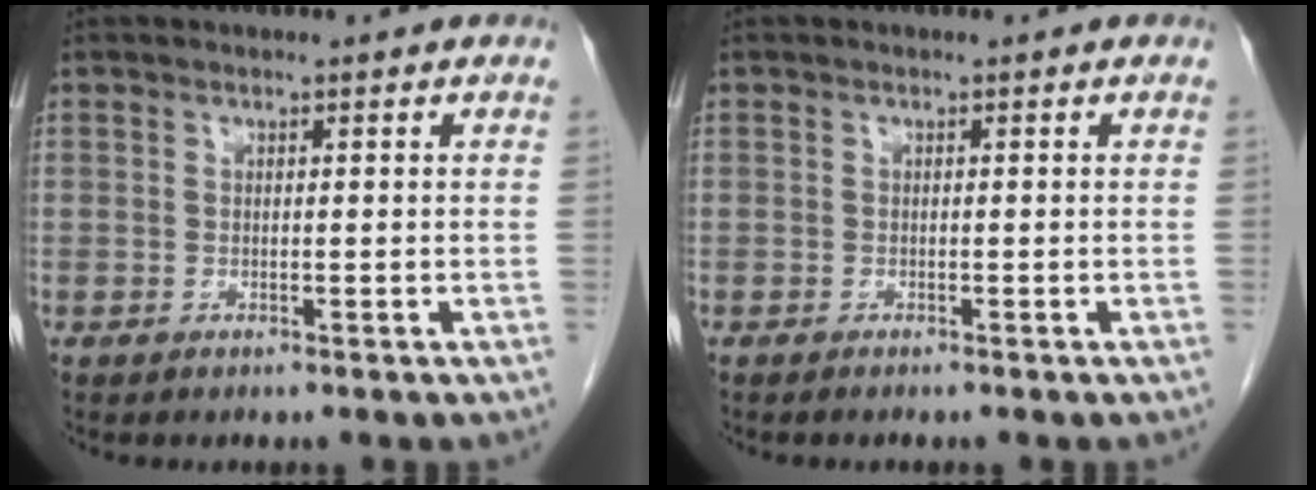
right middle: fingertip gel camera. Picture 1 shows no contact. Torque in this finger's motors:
{"motor_torque": [-0.17, -0.28, -0.07, -0.01]}